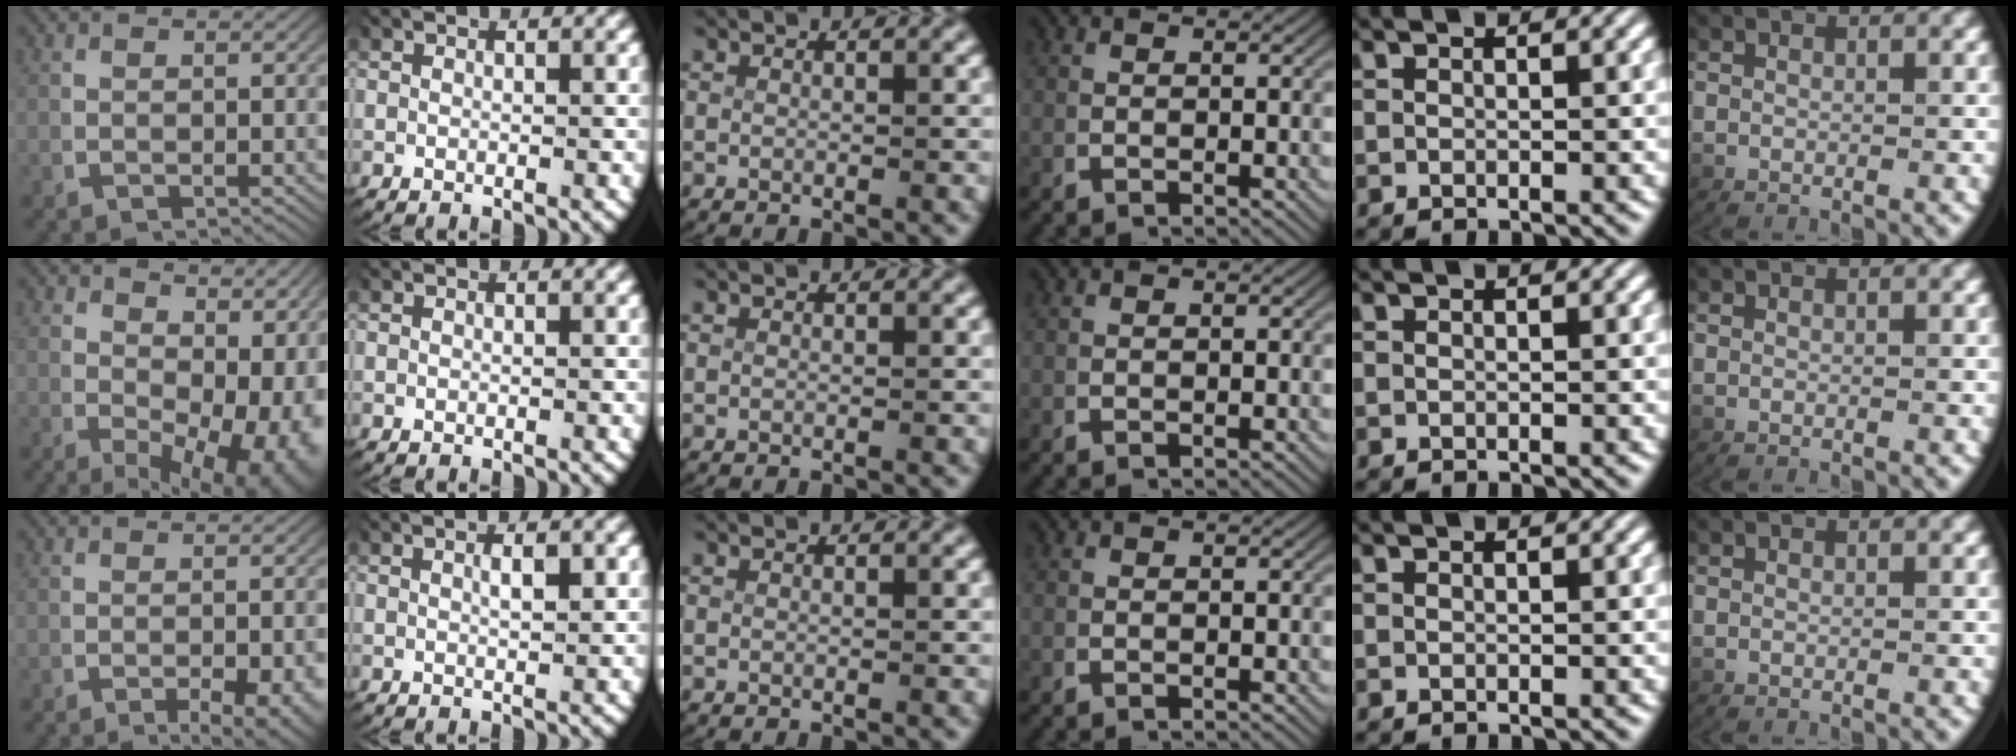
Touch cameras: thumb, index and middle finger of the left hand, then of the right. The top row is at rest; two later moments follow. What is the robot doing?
{"motion": "lift_and_place", "object": "map"}